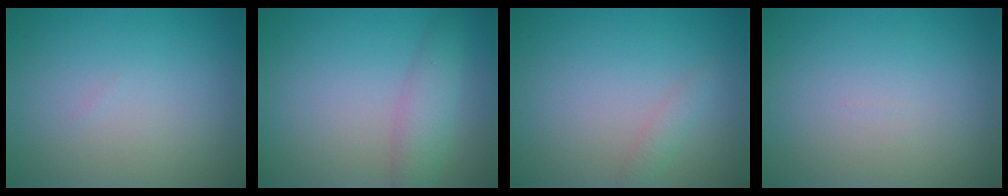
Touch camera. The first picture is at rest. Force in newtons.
{"total": 2.9, "press": 2.9, "slide": 0.1}
{"total": 1.2, "press": 1.2, "slide": 0.1}
{"total": 0.0}